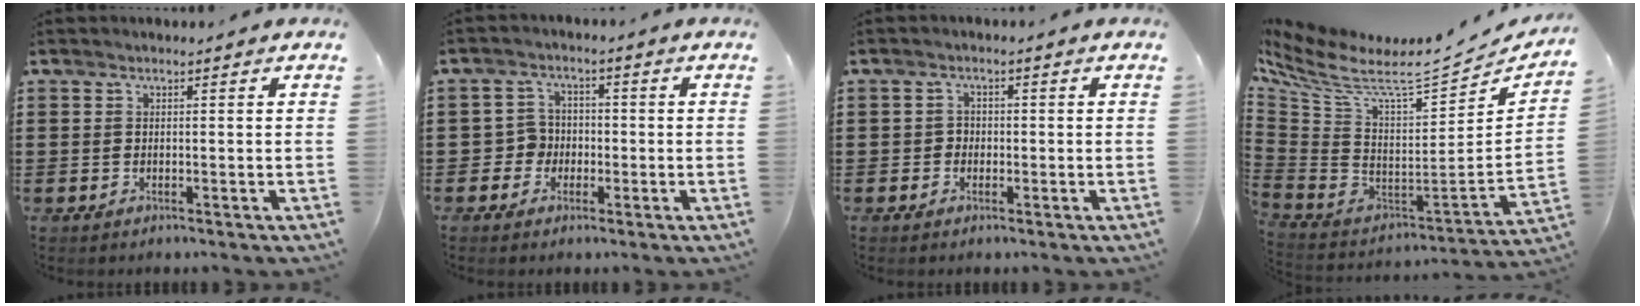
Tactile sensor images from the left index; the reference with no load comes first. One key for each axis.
{"total": 3.6, "fx": -1.3, "fy": 3.2, "fz": 0.9, "tx": -0.038, "ty": 0.002, "tz": -0.033}
{"total": 1.5, "fx": -0.5, "fy": 1.3, "fz": 0.4, "tx": -0.013, "ty": 0.003, "tz": -0.013}
{"total": 6.8, "fx": 5.3, "fy": 1.3, "fz": 4.2, "tx": -0.114, "ty": -0.064, "tz": 0.081}